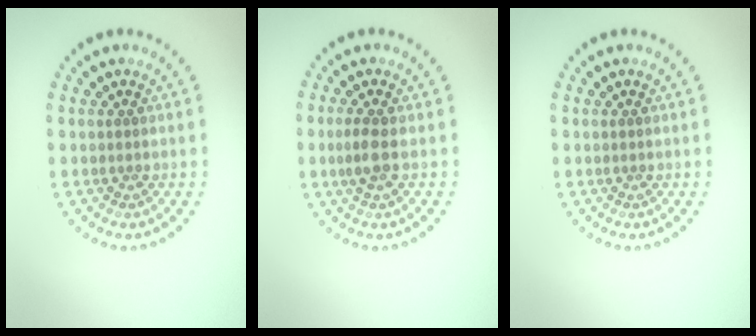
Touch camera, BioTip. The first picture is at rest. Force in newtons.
{"total": 1.6, "press": 1.5, "slide": 0.5}
{"total": 0.0}